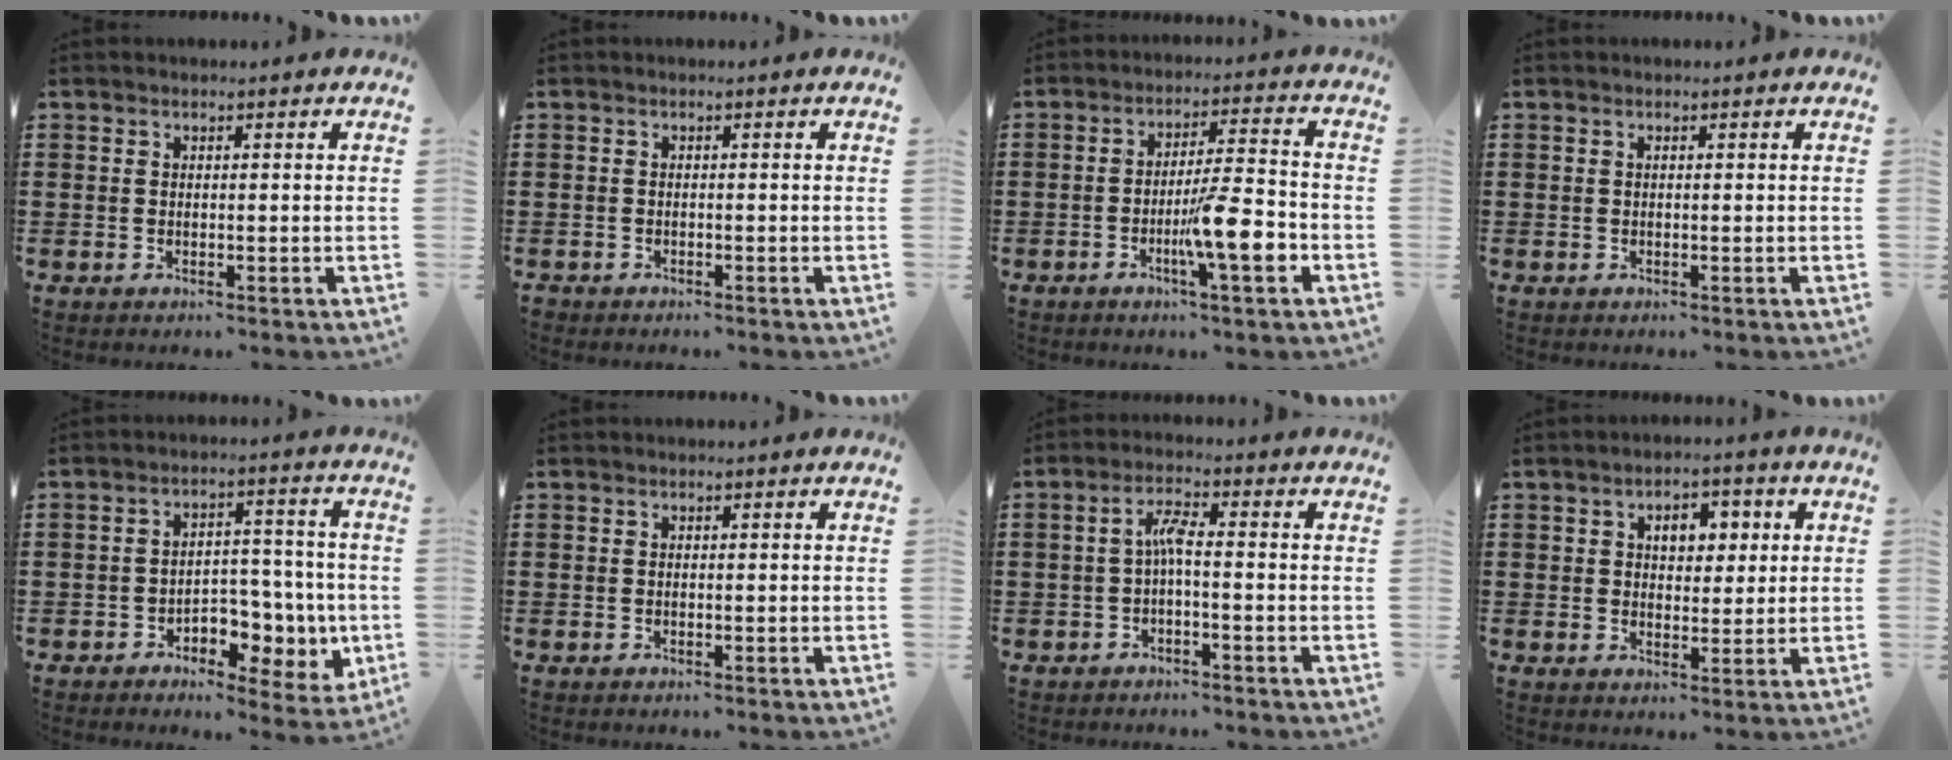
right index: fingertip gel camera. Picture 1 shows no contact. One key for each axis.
{"total": 0.7, "fx": -0.7, "fy": 0.2, "fz": 0.0, "tx": -0.001, "ty": 0.000, "tz": -0.016}
{"total": 9.5, "fx": -3.2, "fy": 1.3, "fz": 8.9, "tx": -0.156, "ty": -0.003, "tz": -0.054}
{"total": 0.0}
{"total": 5.8, "fx": -2.0, "fy": 4.5, "fz": 3.1, "tx": -0.046, "ty": 0.008, "tz": -0.037}
{"total": 0.0}
{"total": 3.6, "fx": -0.7, "fy": 0.6, "fz": 3.5, "tx": -0.067, "ty": 0.007, "tz": -0.015}
{"total": 4.7, "fx": 1.3, "fy": 3.1, "fz": 3.3, "tx": -0.051, "ty": 0.004, "tz": 0.014}